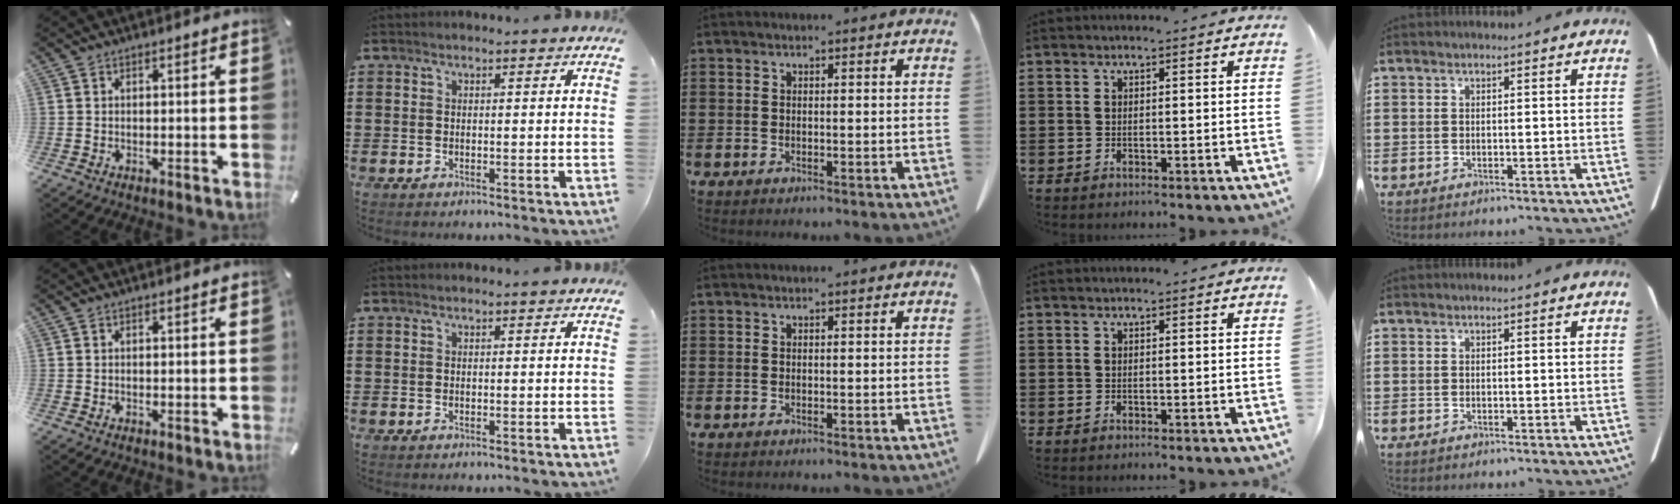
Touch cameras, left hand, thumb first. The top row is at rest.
{}